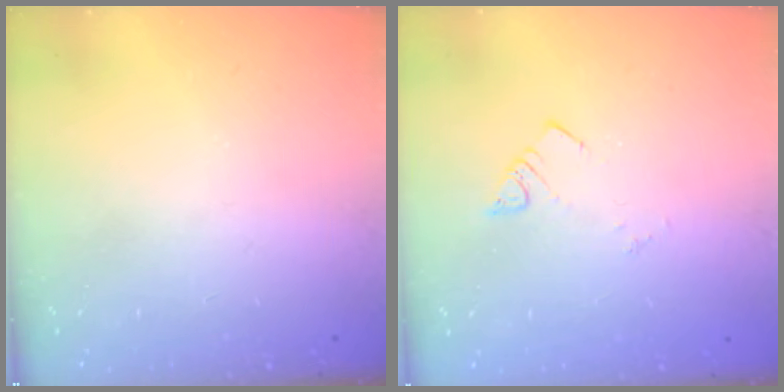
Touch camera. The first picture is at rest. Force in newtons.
{"total": 1.9, "press": 1.9, "slide": 0.1}